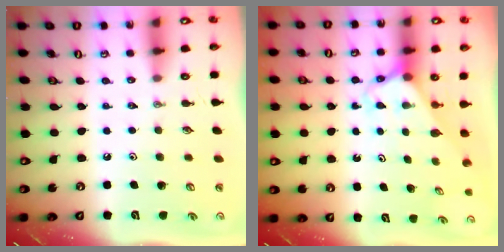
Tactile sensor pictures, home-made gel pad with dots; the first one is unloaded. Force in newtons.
{"total": 2.7, "press": 2.7, "slide": 0.1}